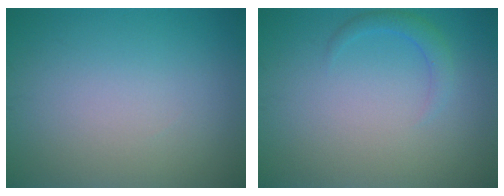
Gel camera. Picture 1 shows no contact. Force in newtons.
{"total": 1.5, "press": 1.5, "slide": 0.1}